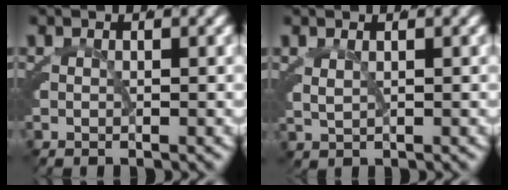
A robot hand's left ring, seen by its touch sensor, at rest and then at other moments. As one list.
[{"total": 1.0, "force": [0.8, 0.4, 0.5], "torque": [-0.015, -0.007, 0.026]}]